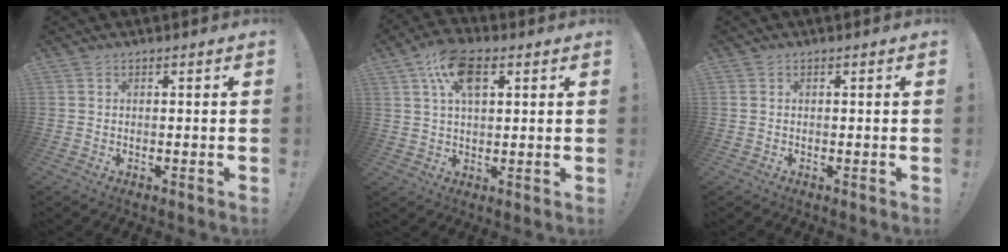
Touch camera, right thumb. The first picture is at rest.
{"total": 10.8, "force": [4.4, 5.7, 8.1], "torque": [-0.135, 0.000, 0.080]}
{"total": 0.0}